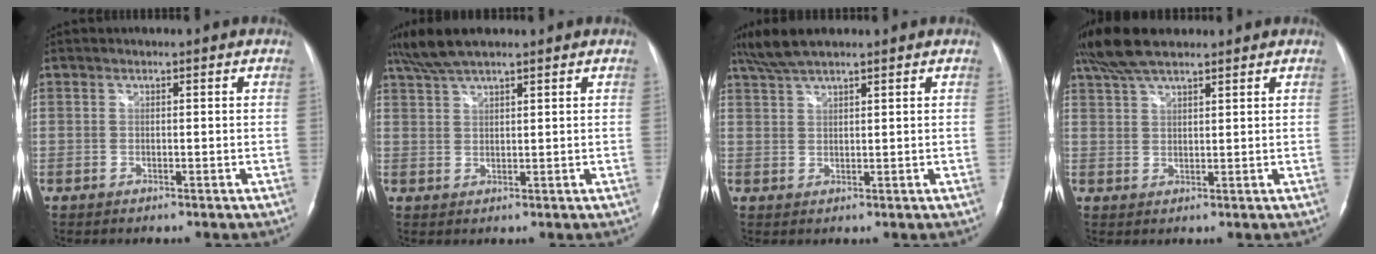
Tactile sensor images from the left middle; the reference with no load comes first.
{"total": 6.3, "force": [5.1, 0.9, 3.5], "torque": [-0.077, 0.024, 0.100]}
{"total": 5.3, "force": [4.4, 0.7, 2.9], "torque": [-0.067, 0.018, 0.088]}
{"total": 8.2, "force": [6.7, 1.9, 4.2], "torque": [-0.089, 0.028, 0.128]}